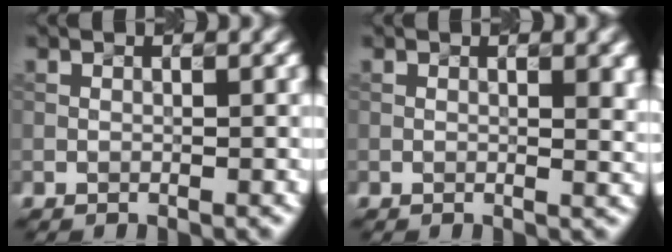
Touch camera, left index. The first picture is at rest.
{"total": 2.9, "force": [0.9, 1.1, 2.6], "torque": [-0.023, 0.005, 0.018]}